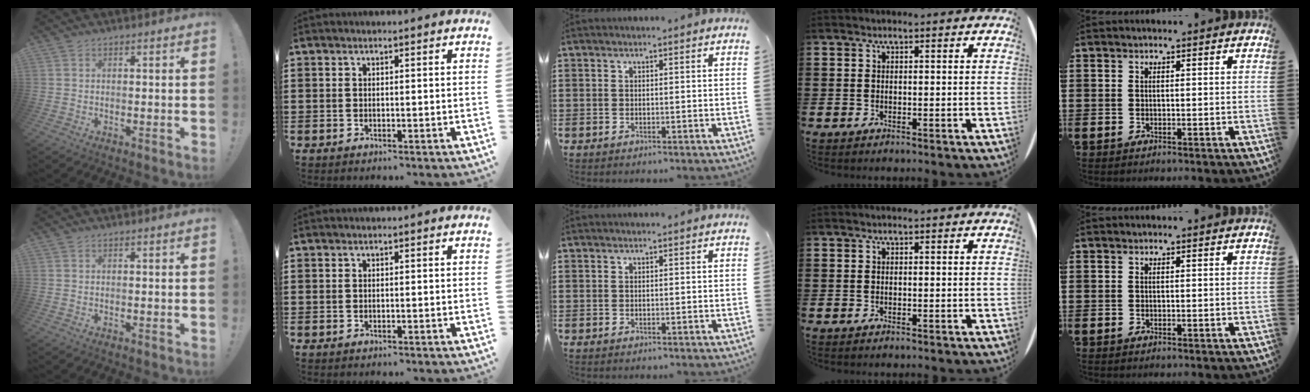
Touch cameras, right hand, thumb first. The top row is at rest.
{}